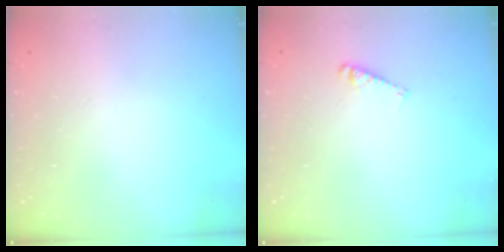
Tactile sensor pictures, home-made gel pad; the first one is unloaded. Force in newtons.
{"total": 3.7, "press": 3.7, "slide": 0.3}